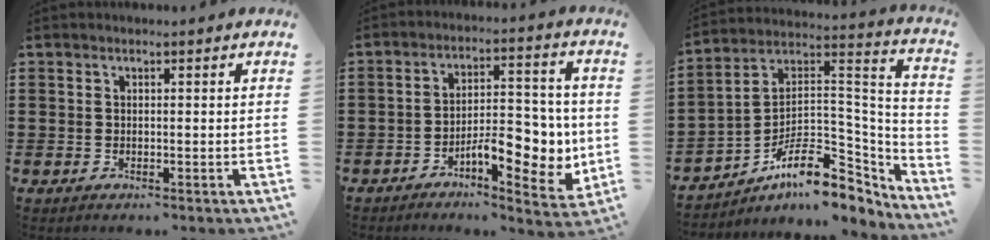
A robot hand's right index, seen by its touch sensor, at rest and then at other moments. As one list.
[{"total": 9.3, "force": [-3.1, 4.0, 7.8], "torque": [-0.093, -0.001, -0.052]}, {"total": 11.6, "force": [-6.6, 5.8, 7.5], "torque": [-0.125, -0.002, -0.120]}]